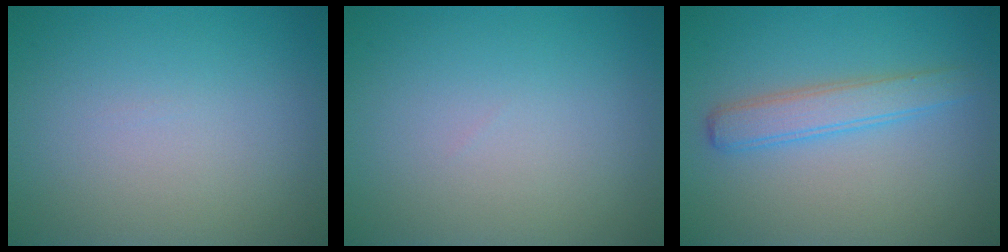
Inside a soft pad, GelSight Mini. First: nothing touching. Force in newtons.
{"total": 0.0}
{"total": 2.9, "press": 2.9, "slide": 0.1}